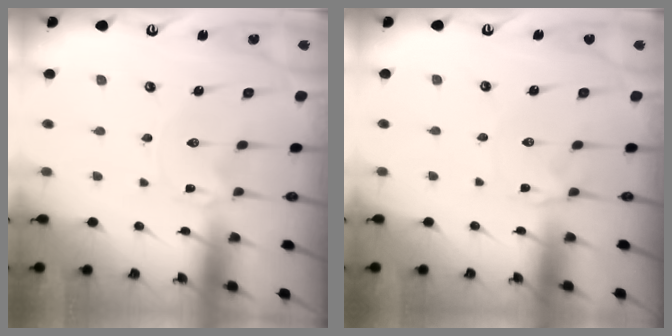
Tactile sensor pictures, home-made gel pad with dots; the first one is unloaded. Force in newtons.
{"total": 1.8, "press": 1.8, "slide": 0.2}